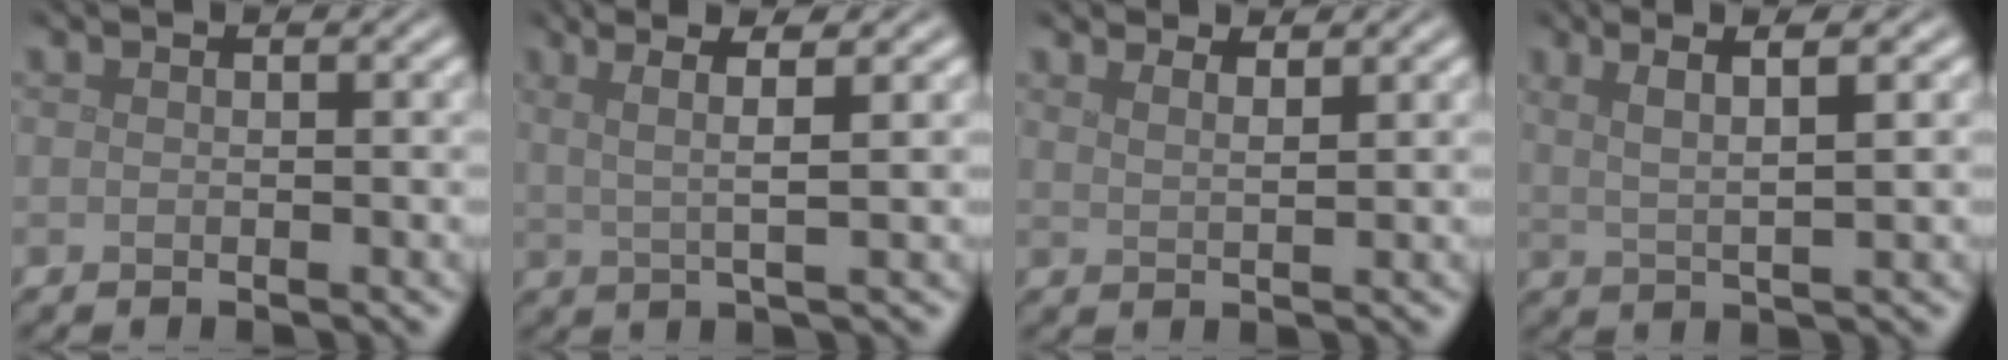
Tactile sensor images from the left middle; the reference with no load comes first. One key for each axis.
{"total": 4.0, "fx": 1.8, "fy": 0.6, "fz": 3.5, "tx": -0.067, "ty": 0.004, "tz": 0.024}
{"total": 3.3, "fx": 2.7, "fy": 1.2, "fz": 1.4, "tx": -0.005, "ty": 0.010, "tz": 0.017}
{"total": 4.5, "fx": 2.2, "fy": 0.9, "fz": 3.8, "tx": -0.061, "ty": 0.008, "tz": 0.025}